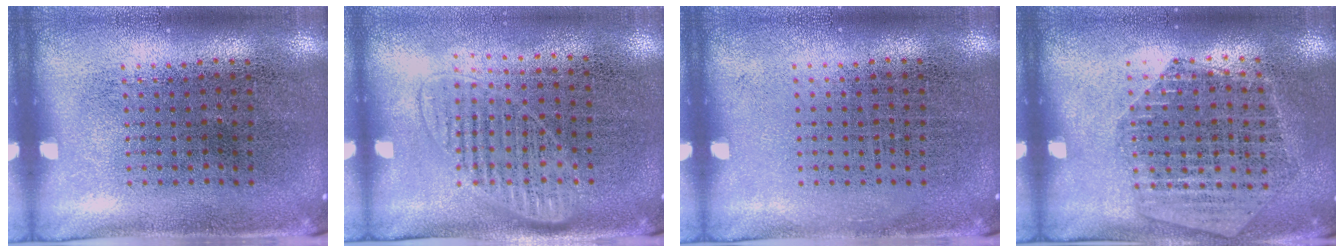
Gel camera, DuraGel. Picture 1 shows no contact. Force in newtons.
{"total": 1.4, "press": 1.3, "slide": 0.6}
{"total": 0.0}
{"total": 1.6, "press": 1.6, "slide": 0.2}